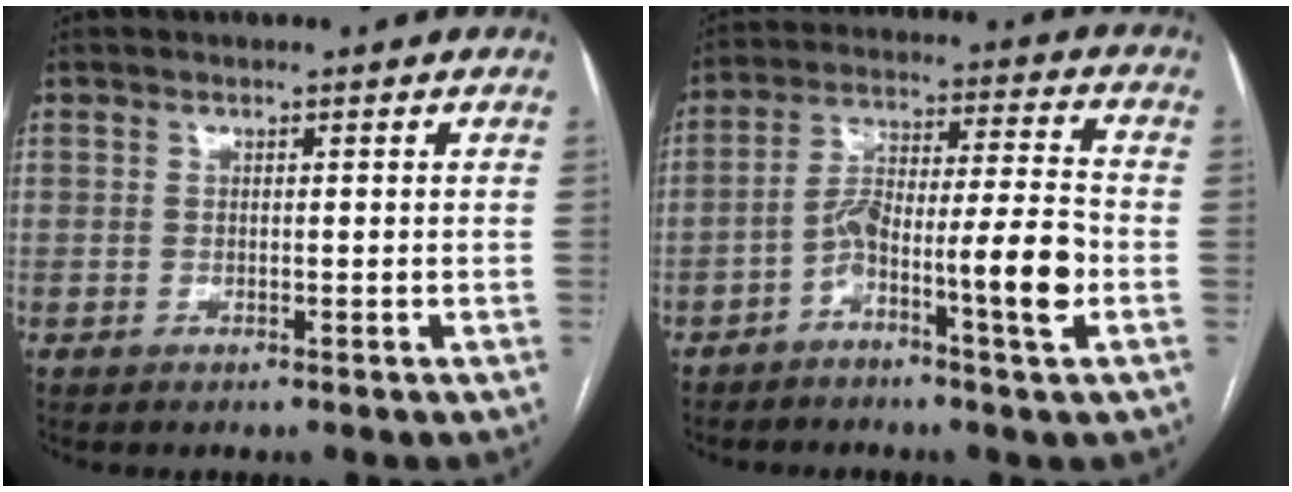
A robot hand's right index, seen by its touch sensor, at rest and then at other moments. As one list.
[{"total": 10.6, "force": [-4.5, 0.5, 9.6], "torque": [-0.164, 0.027, -0.078]}]